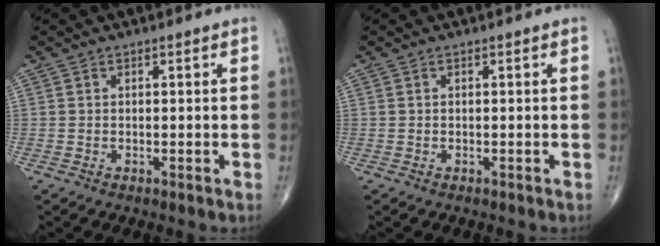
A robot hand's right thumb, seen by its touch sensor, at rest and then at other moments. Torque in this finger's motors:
{"motor_torque": [0.11, 0.11, 0.00, 0.00, 0.00]}